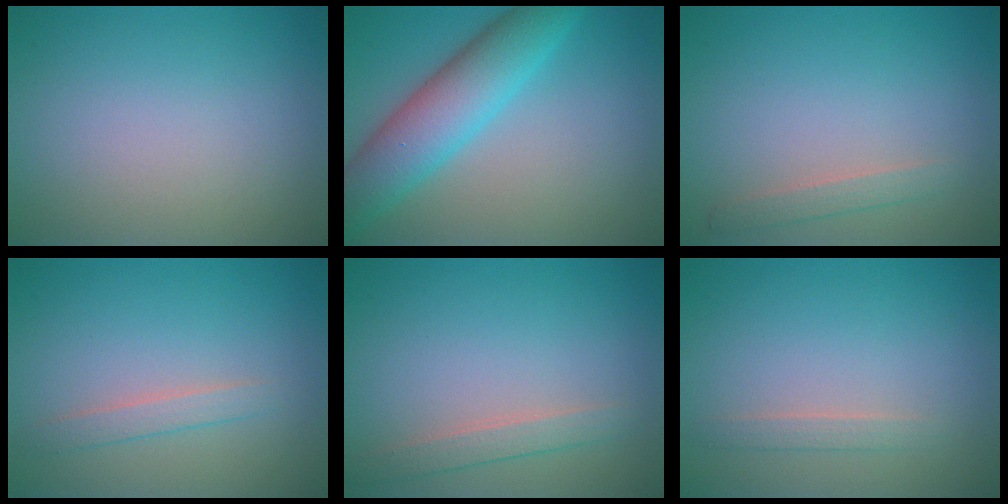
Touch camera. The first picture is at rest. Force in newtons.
{"total": 7.1, "press": 7.1, "slide": 0.4}
{"total": 1.4, "press": 1.4, "slide": 0.0}
{"total": 1.5, "press": 1.5, "slide": 0.0}
{"total": 1.8, "press": 1.8, "slide": 0.1}
{"total": 1.1, "press": 1.1, "slide": 0.1}